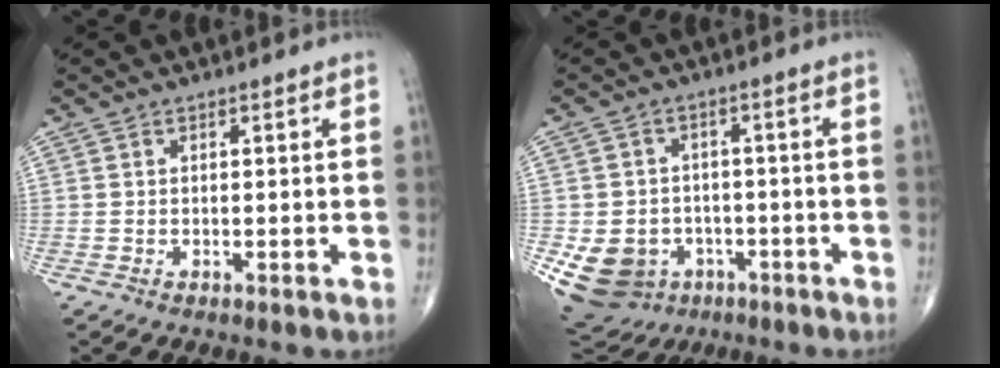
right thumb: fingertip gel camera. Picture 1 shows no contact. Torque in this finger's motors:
{"motor_torque": [1.60, 1.19, 0.33, -0.48, 0.09]}